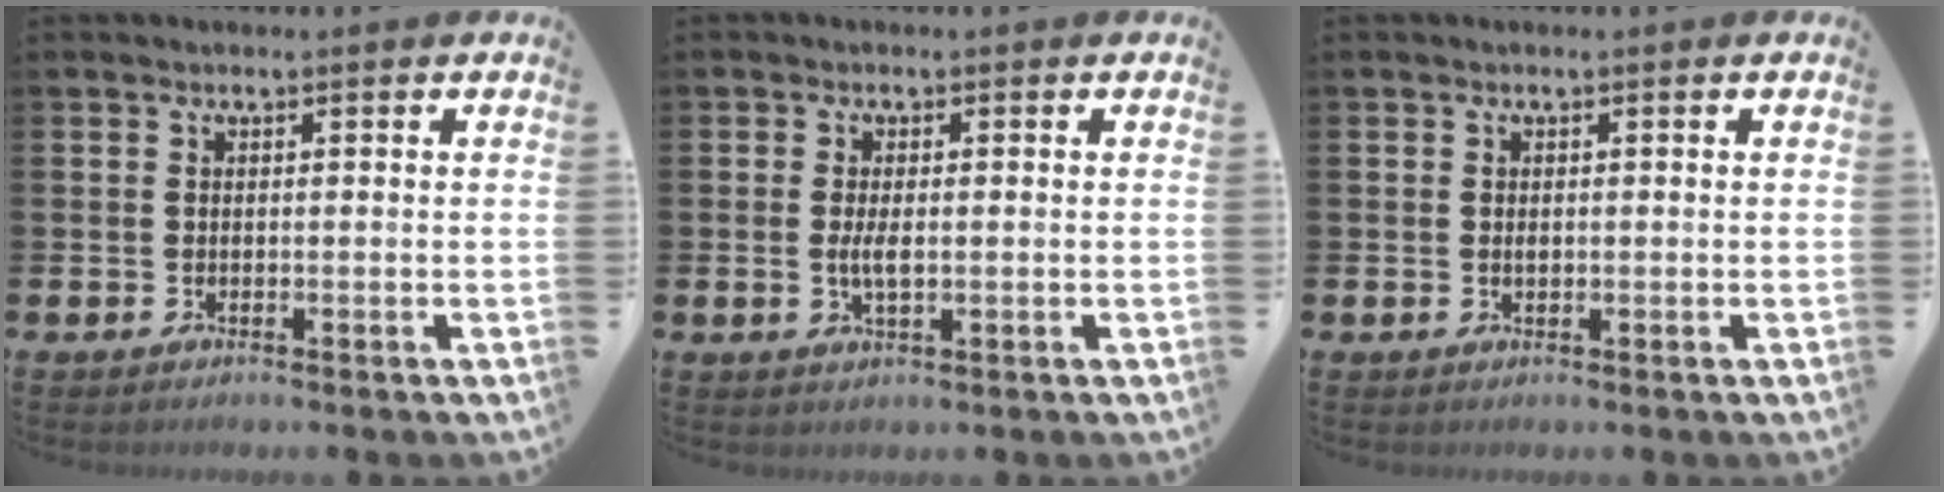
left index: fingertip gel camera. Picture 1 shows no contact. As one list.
[{"total": 2.6, "force": [0.0, 1.0, 2.4], "torque": [-0.039, -0.001, -0.003]}, {"total": 0.6, "force": [0.1, 0.4, 0.5], "torque": [-0.004, -0.001, -0.001]}]